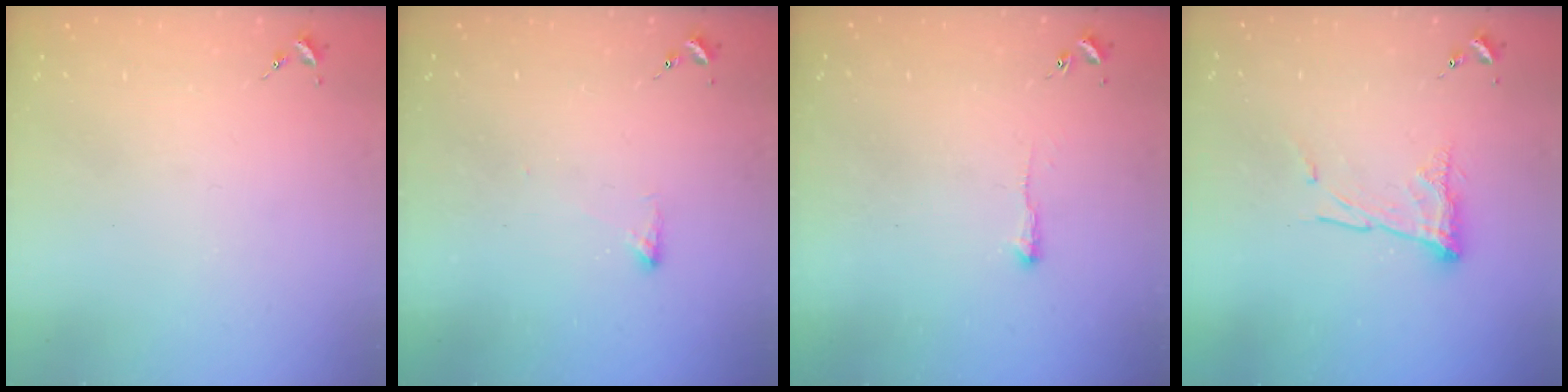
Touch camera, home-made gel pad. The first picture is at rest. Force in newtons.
{"total": 2.7, "press": 2.6, "slide": 0.5}
{"total": 4.7, "press": 4.7, "slide": 0.3}
{"total": 10.5, "press": 10.5, "slide": 0.9}